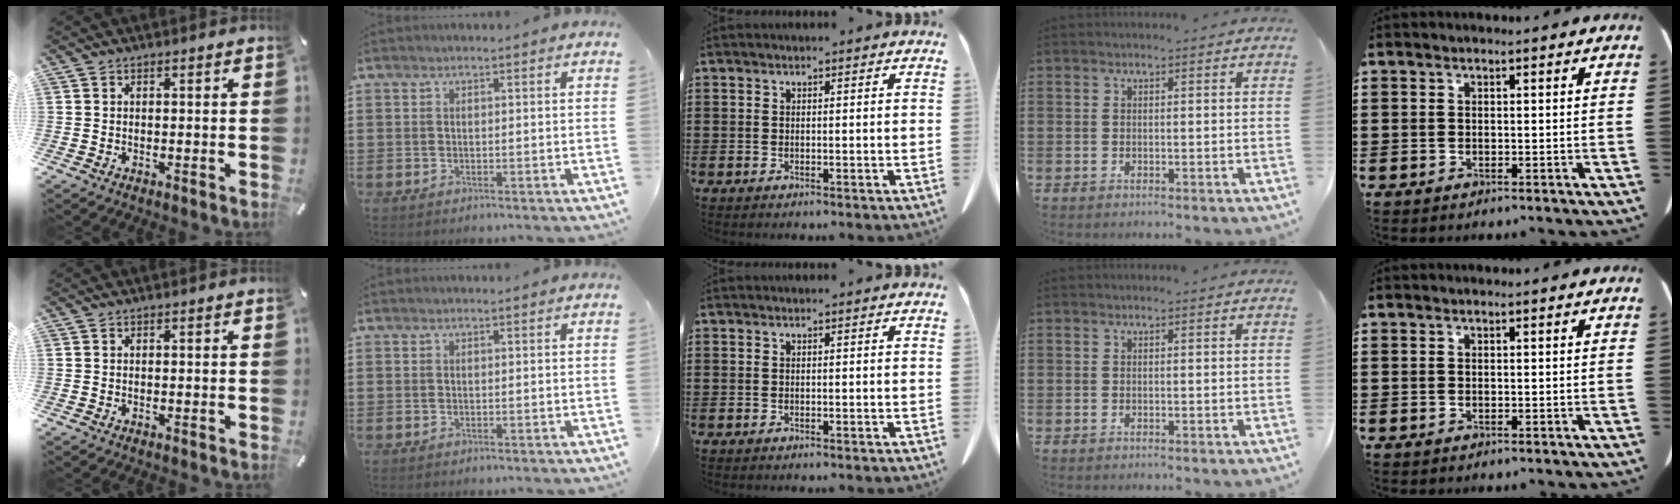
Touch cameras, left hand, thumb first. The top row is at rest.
{}